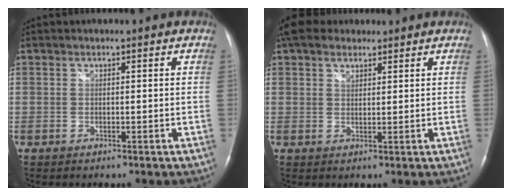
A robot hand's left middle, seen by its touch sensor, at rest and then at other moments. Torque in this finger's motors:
{"motor_torque": [0.14, -0.22, -0.06, 0.03]}